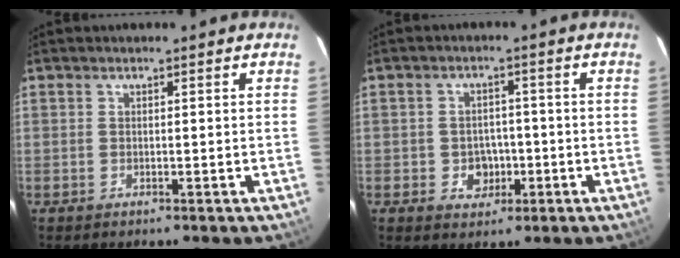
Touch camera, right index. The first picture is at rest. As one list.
[{"total": 4.6, "force": [-1.3, 4.1, 1.8], "torque": [-0.041, 0.011, -0.006]}]